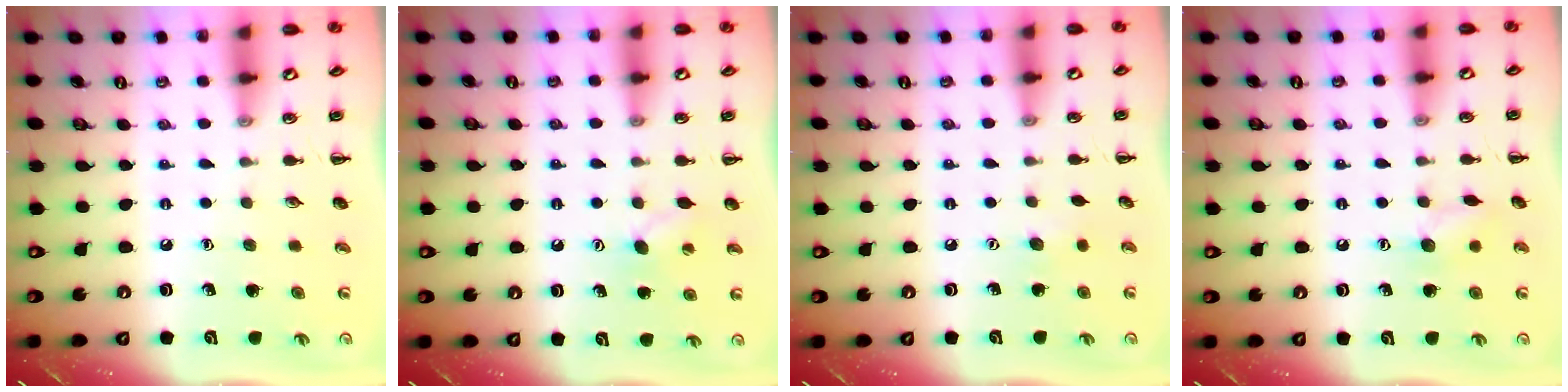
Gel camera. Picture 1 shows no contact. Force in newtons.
{"total": 6.3, "press": 6.2, "slide": 1.3}
{"total": 3.0, "press": 2.9, "slide": 0.6}
{"total": 6.5, "press": 6.4, "slide": 0.8}